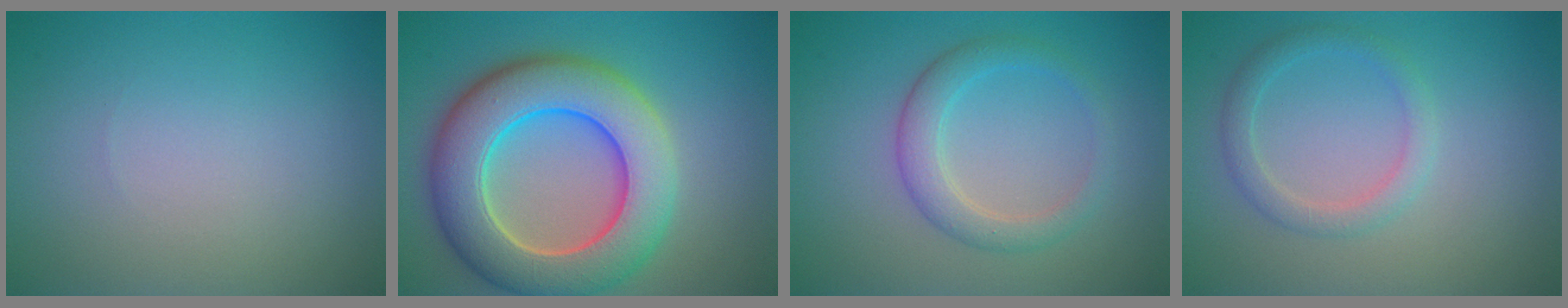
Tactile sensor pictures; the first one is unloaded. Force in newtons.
{"total": 10.6, "press": 10.6, "slide": 0.6}
{"total": 2.2, "press": 2.2, "slide": 0.2}
{"total": 2.2, "press": 2.1, "slide": 0.2}